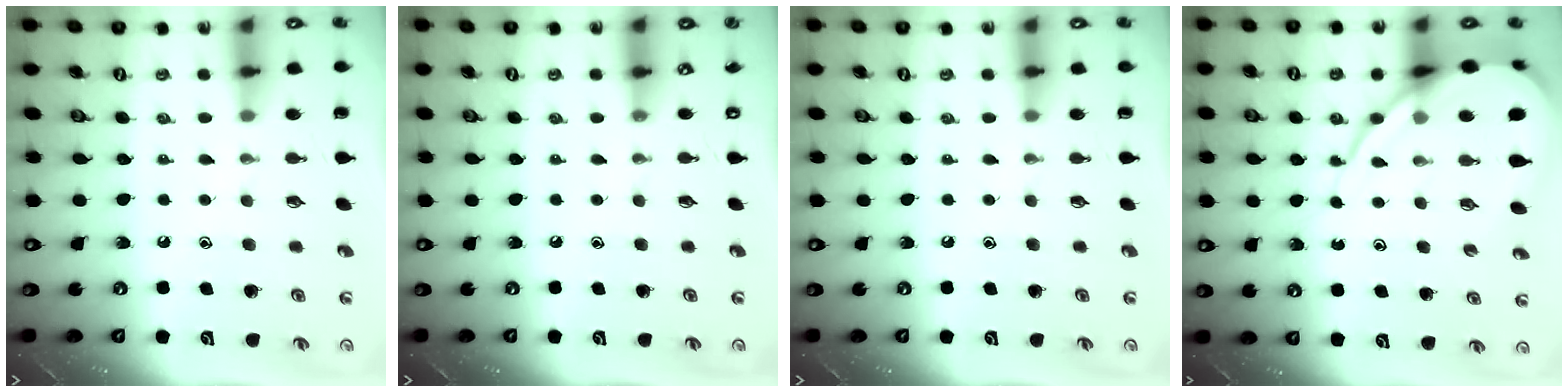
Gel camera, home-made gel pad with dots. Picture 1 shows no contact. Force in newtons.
{"total": 0.0}
{"total": 0.0}
{"total": 13.1, "press": 13.0, "slide": 1.2}